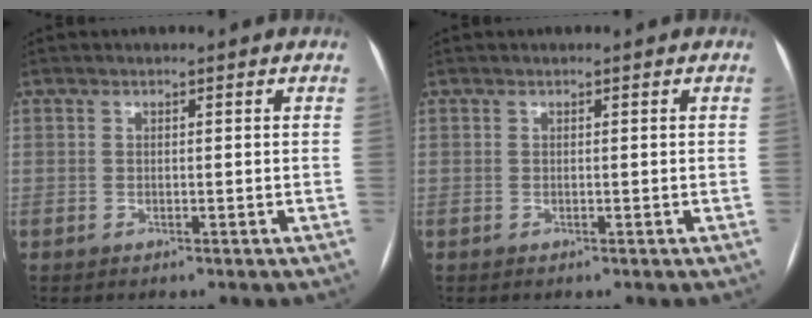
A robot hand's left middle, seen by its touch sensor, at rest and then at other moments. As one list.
[{"total": 0.0}]